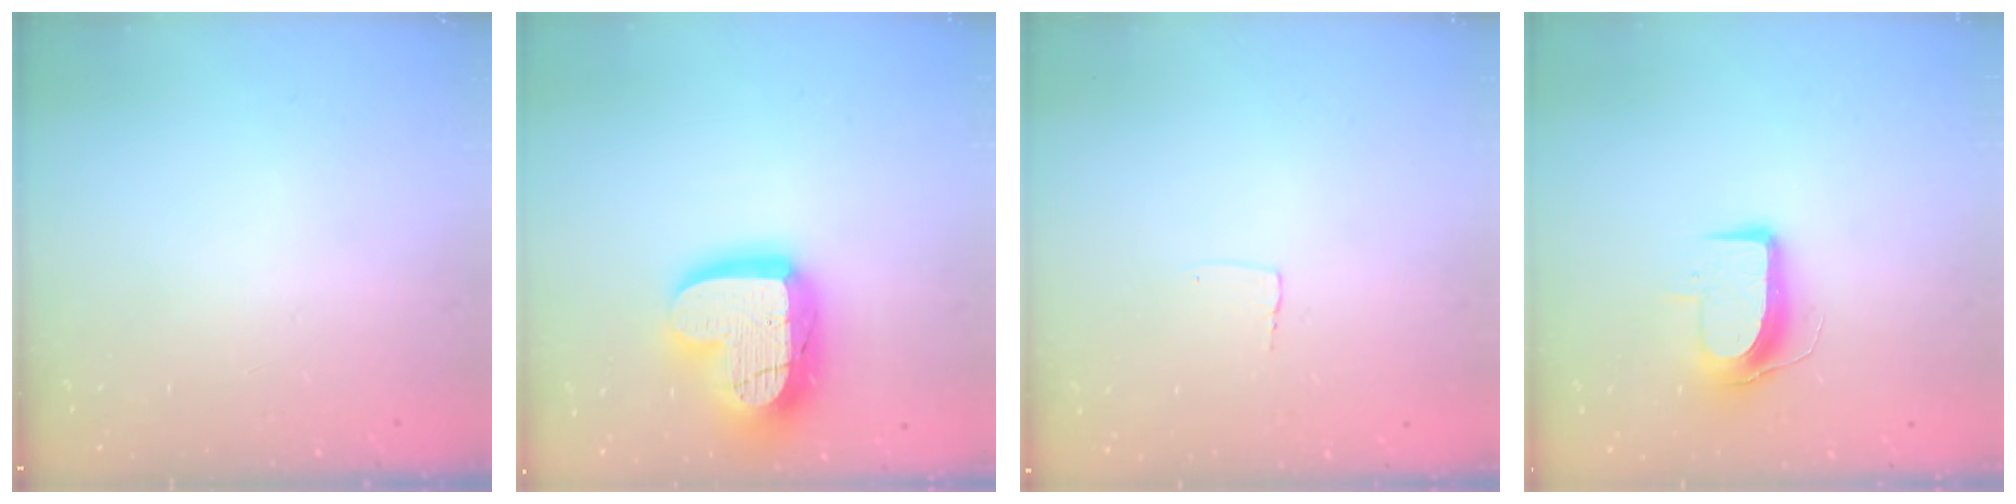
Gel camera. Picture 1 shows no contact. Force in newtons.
{"total": 21.4, "press": 21.3, "slide": 1.7}
{"total": 2.6, "press": 2.6, "slide": 0.1}
{"total": 10.6, "press": 10.6, "slide": 0.8}